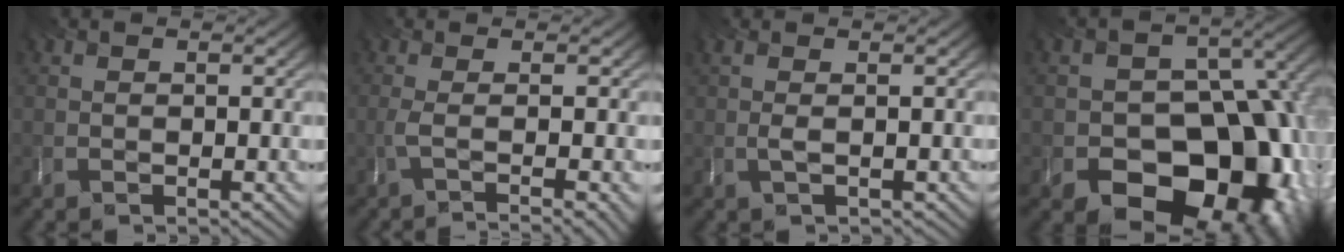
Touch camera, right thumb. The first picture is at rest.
{"total": 4.9, "force": [-1.7, 1.1, 4.5], "torque": [-0.060, -0.010, -0.030]}
{"total": 0.7, "force": [0.2, 0.3, 0.6], "torque": [-0.013, 0.003, 0.001]}
{"total": 16.5, "force": [-7.4, 11.6, 9.1], "torque": [-0.096, -0.012, -0.106]}